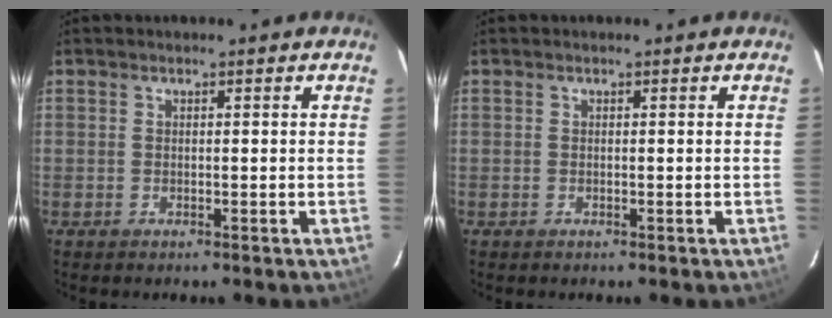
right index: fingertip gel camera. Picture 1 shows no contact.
{"total": 0.0}